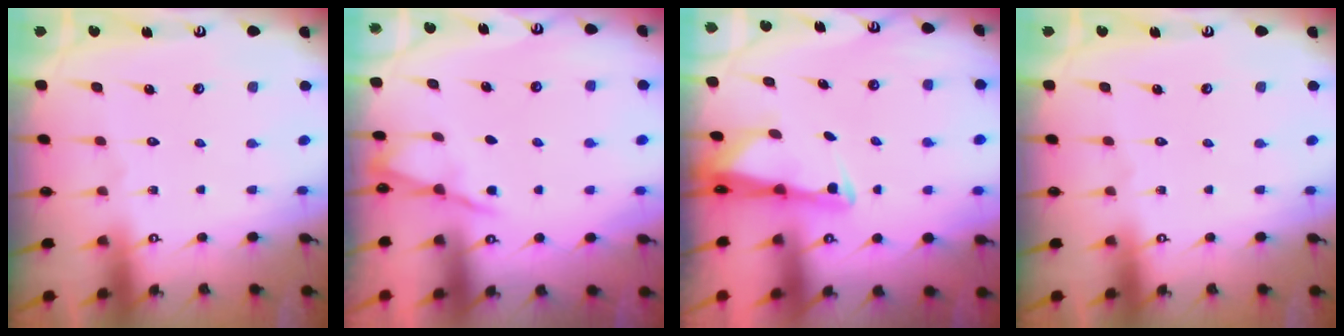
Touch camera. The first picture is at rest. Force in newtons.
{"total": 2.8, "press": 2.8, "slide": 0.5}
{"total": 2.5, "press": 2.4, "slide": 0.5}
{"total": 0.0}